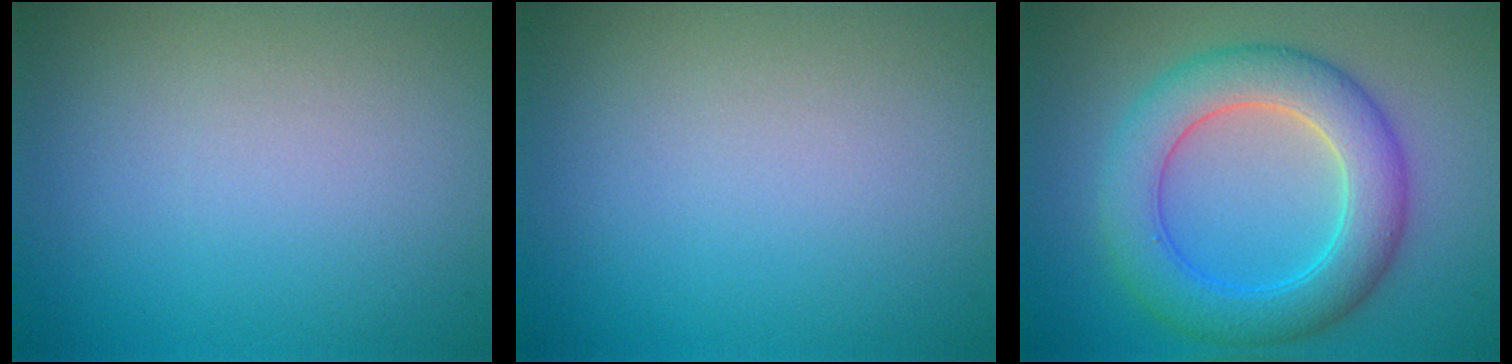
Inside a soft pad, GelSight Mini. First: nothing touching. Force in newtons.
{"total": 0.0}
{"total": 6.5, "press": 6.5, "slide": 0.1}